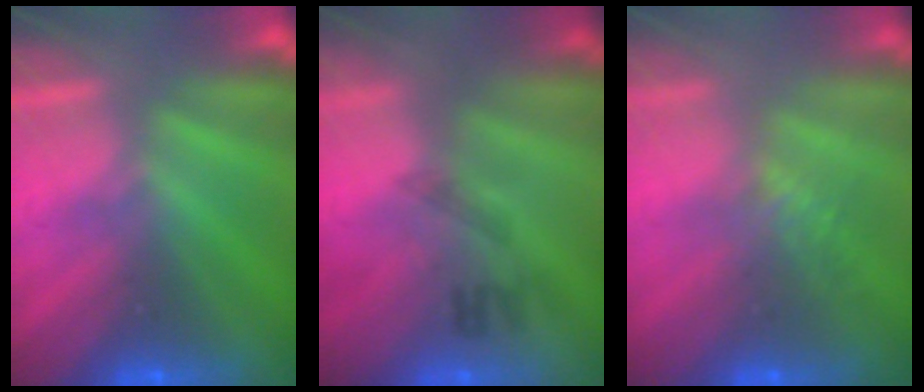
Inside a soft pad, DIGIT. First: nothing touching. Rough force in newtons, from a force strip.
{"total": 2.3}
{"total": 1.3}